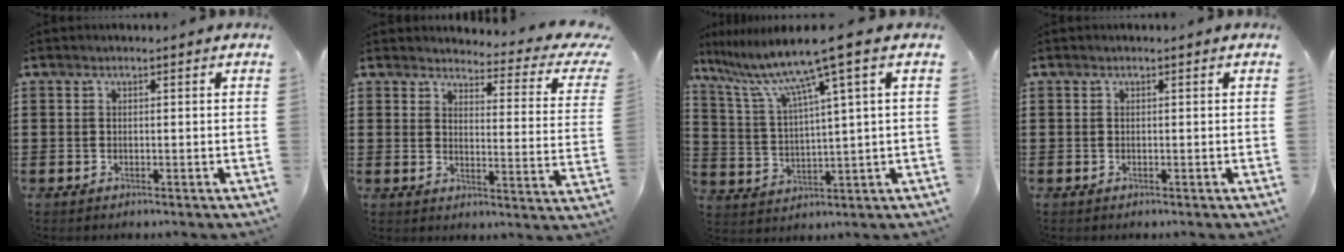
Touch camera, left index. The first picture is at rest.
{"total": 3.6, "force": [3.1, 0.5, 1.8], "torque": [-0.039, -0.030, 0.044]}
{"total": 10.1, "force": [6.6, -0.5, 7.6], "torque": [-0.171, -0.031, 0.105]}
{"total": 0.0}